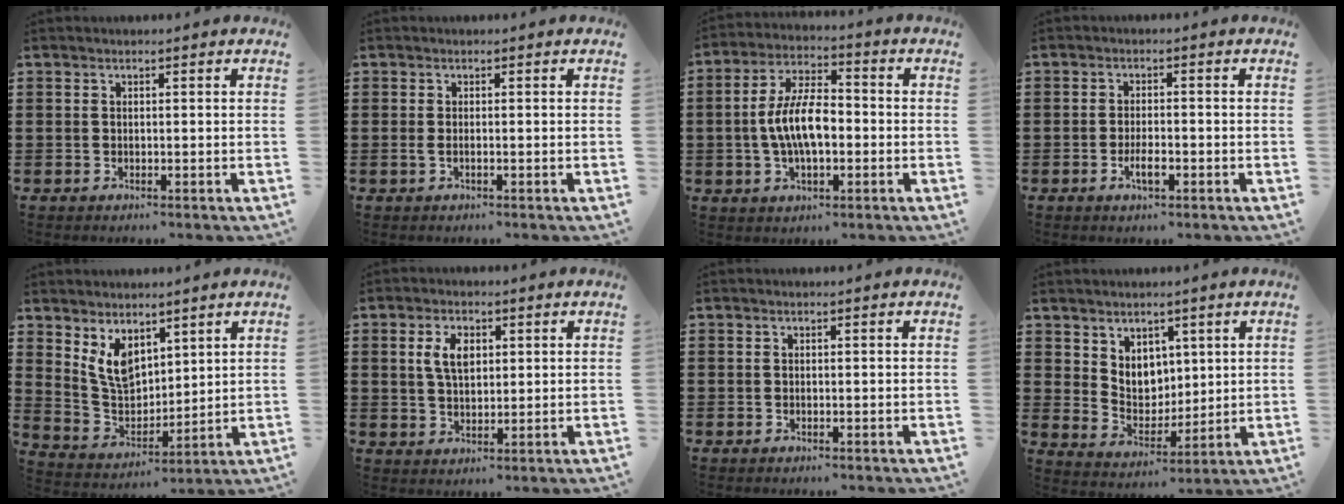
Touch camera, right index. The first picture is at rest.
{"total": 0.9, "force": [-0.2, 0.1, 0.9], "torque": [-0.025, -0.005, -0.005]}
{"total": 8.9, "force": [-1.1, 3.9, 7.9], "torque": [-0.168, 0.002, -0.026]}
{"total": 3.3, "force": [-1.3, 1.1, 2.8], "torque": [-0.048, 0.002, -0.023]}
{"total": 6.9, "force": [4.1, 4.1, 3.7], "torque": [-0.098, -0.010, 0.076]}
{"total": 4.7, "force": [1.2, 2.7, 3.7], "torque": [-0.081, 0.012, 0.019]}
{"total": 0.0}
{"total": 5.6, "force": [3.5, 4.2, 1.0], "torque": [-0.035, -0.008, 0.066]}